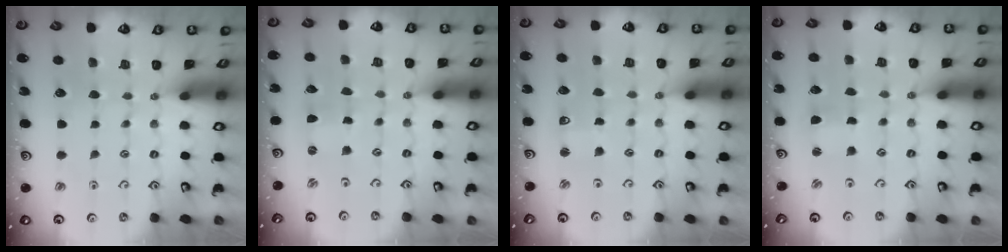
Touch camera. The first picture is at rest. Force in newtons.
{"total": 0.0}
{"total": 3.2, "press": 3.2, "slide": 0.6}
{"total": 1.5, "press": 1.5, "slide": 0.3}